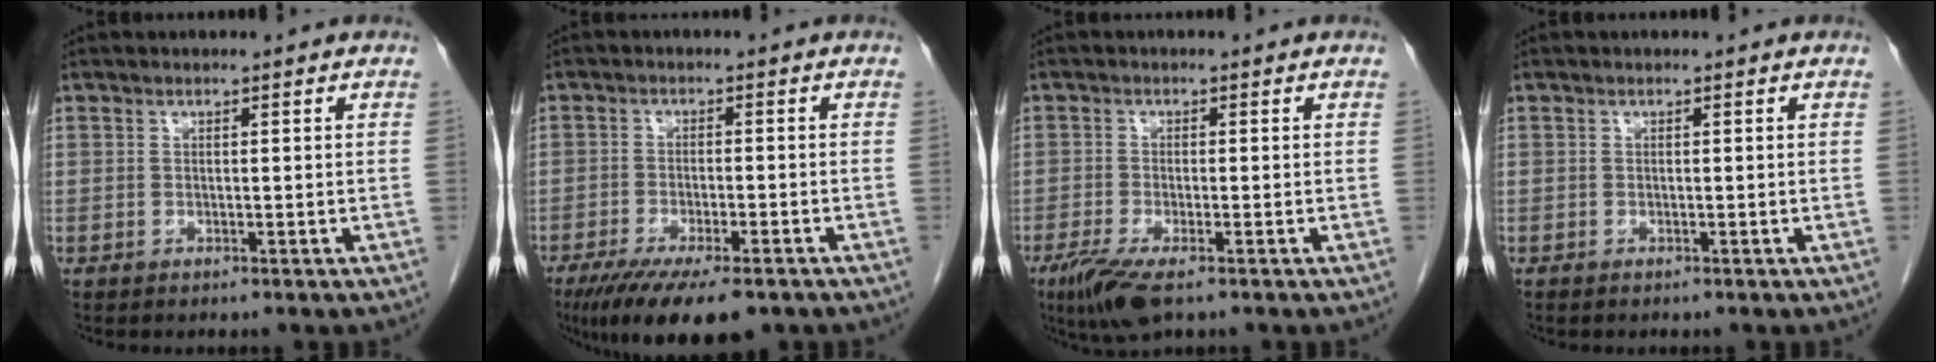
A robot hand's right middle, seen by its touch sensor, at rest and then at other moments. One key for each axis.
{"total": 12.2, "fx": -8.6, "fy": 2.9, "fz": 8.2, "tx": -0.131, "ty": -0.024, "tz": -0.132}
{"total": 5.7, "fx": -3.5, "fy": 1.0, "fz": 4.3, "tx": -0.086, "ty": -0.017, "tz": -0.063}
{"total": 0.0}